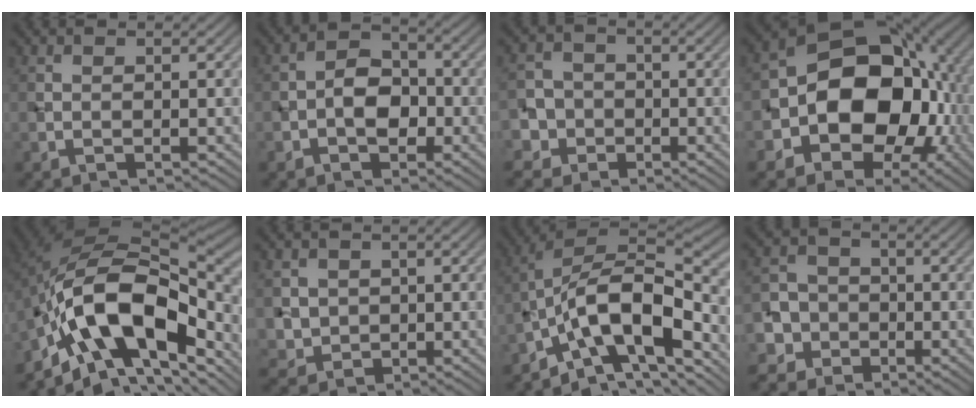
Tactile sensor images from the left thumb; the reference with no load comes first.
{"total": 4.8, "force": [-1.4, 3.3, 3.2], "torque": [-0.049, 0.005, -0.031]}
{"total": 5.2, "force": [-1.9, 4.8, 0.9], "torque": [-0.023, 0.004, -0.059]}
{"total": 15.8, "force": [-2.3, 11.6, 10.5], "torque": [-0.156, -0.013, -0.049]}
{"total": 15.7, "force": [-5.8, 8.5, 11.9], "torque": [-0.196, 0.003, -0.123]}
{"total": 3.2, "force": [0.5, 3.1, 0.7], "torque": [-0.032, -0.011, 0.011]}
{"total": 12.8, "force": [-6.1, 5.2, 10.0], "torque": [-0.169, 0.005, -0.124]}
{"total": 6.5, "force": [-2.4, 5.8, 1.4], "torque": [-0.042, 0.000, -0.072]}